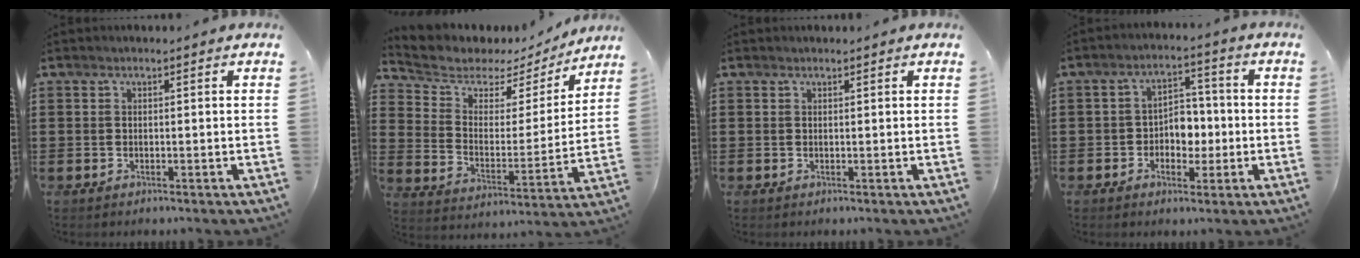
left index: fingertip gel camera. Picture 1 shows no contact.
{"total": 5.1, "force": [4.4, 2.5, 0.6], "torque": [-0.051, -0.030, 0.072]}
{"total": 0.0}
{"total": 4.5, "force": [-1.4, 3.5, 2.5], "torque": [-0.049, 0.008, -0.033]}